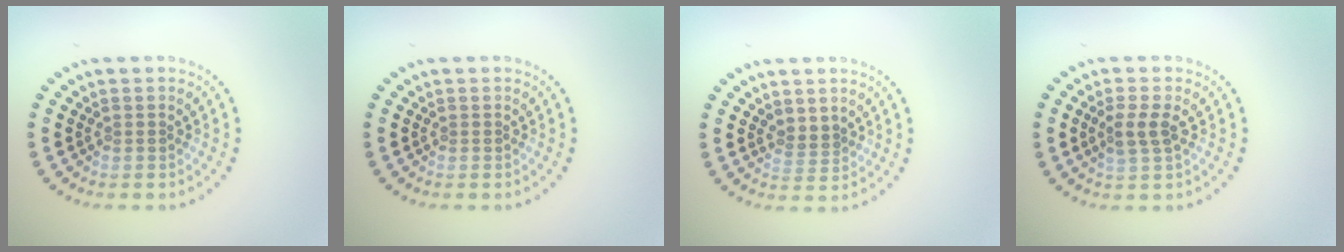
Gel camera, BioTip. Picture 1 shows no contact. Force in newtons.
{"total": 0.0}
{"total": 1.3, "press": 1.1, "slide": 0.7}
{"total": 2.0, "press": 2.0, "slide": 0.6}